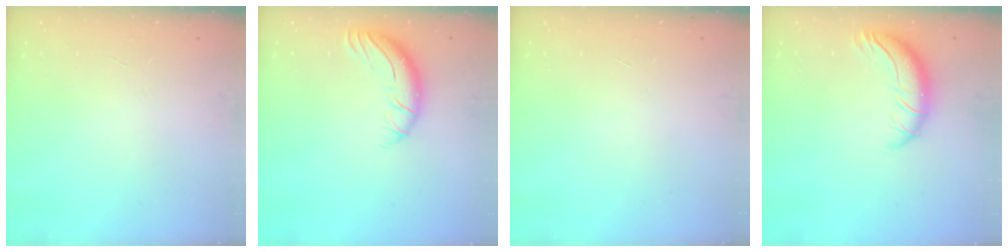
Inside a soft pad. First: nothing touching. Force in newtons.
{"total": 10.2, "press": 10.1, "slide": 1.7}
{"total": 0.0}
{"total": 9.9, "press": 9.6, "slide": 2.1}